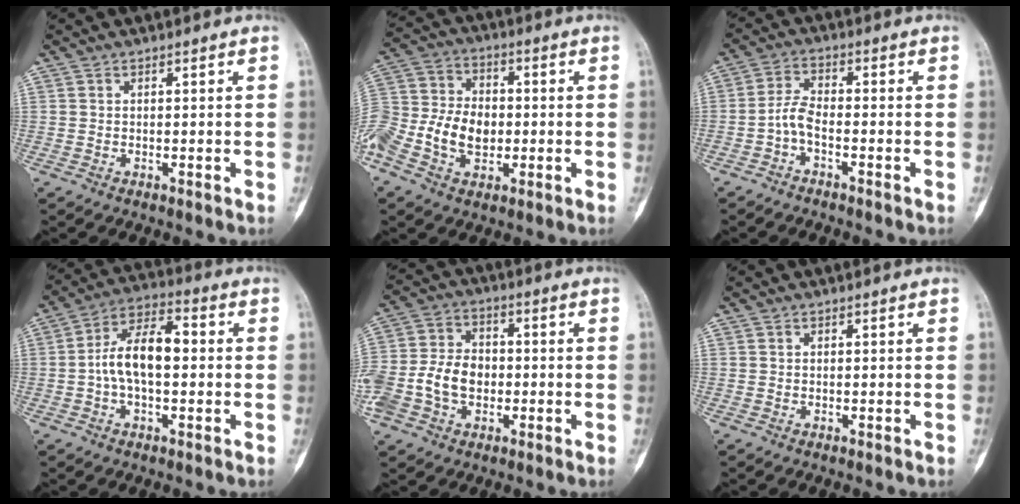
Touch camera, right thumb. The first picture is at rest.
{"total": 15.8, "force": [-3.9, 11.2, 10.5], "torque": [-0.213, 0.024, -0.074]}
{"total": 4.2, "force": [-2.1, 2.0, 3.1], "torque": [-0.062, 0.022, -0.047]}
{"total": 11.5, "force": [-0.4, 6.2, 9.7], "torque": [-0.171, 0.036, -0.014]}
{"total": 13.8, "force": [-2.9, 10.3, 8.7], "torque": [-0.168, 0.030, -0.054]}
{"total": 0.0}